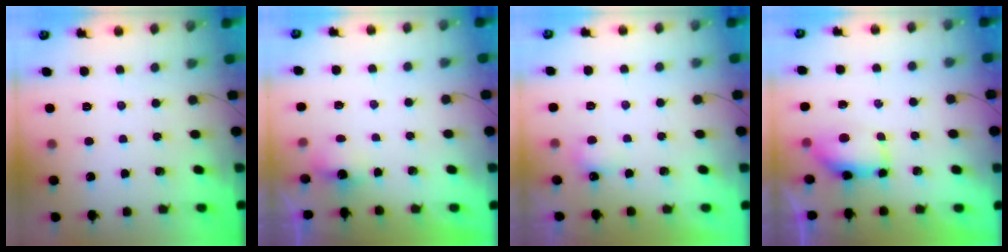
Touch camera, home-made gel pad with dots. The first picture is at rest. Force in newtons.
{"total": 2.0, "press": 1.8, "slide": 0.8}
{"total": 3.2, "press": 3.1, "slide": 0.8}
{"total": 7.2, "press": 7.2, "slide": 0.4}